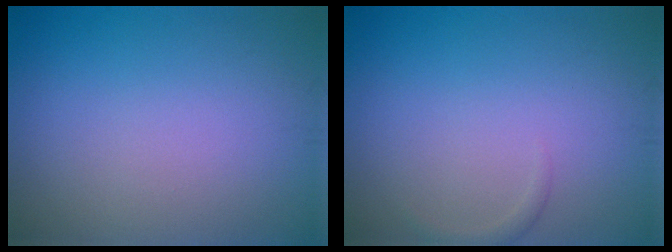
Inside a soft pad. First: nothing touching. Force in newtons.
{"total": 0.7, "press": 0.7, "slide": 0.0}